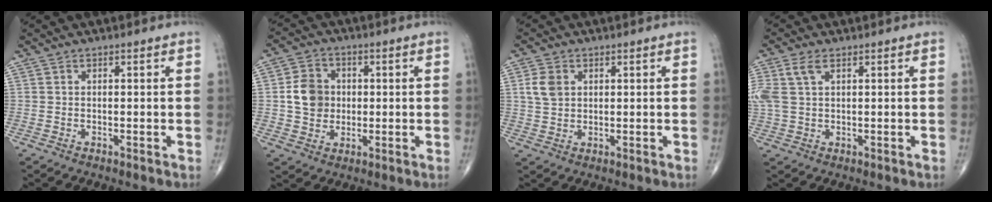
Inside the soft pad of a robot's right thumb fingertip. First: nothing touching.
{"total": 7.6, "force": [0.4, 6.5, 3.9], "torque": [-0.050, 0.006, 0.002]}
{"total": 4.4, "force": [1.2, 3.2, 2.7], "torque": [-0.046, 0.001, 0.026]}
{"total": 6.0, "force": [2.2, 3.2, 4.6], "torque": [-0.133, 0.016, 0.047]}